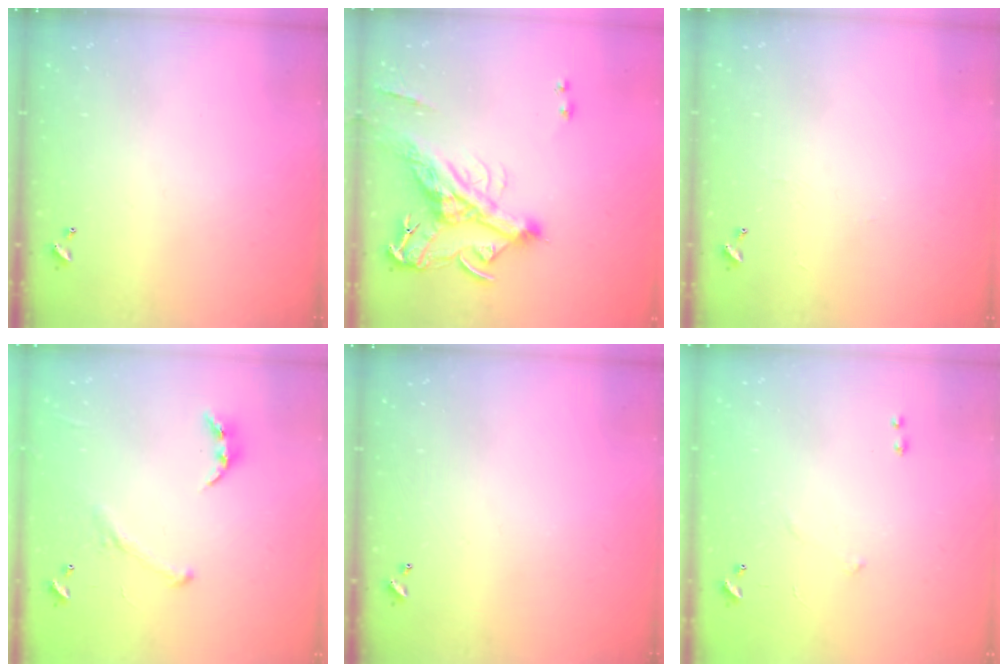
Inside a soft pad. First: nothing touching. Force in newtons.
{"total": 11.1, "press": 10.7, "slide": 2.6}
{"total": 2.2, "press": 2.2, "slide": 0.4}
{"total": 1.6, "press": 1.4, "slide": 0.8}
{"total": 0.0}
{"total": 5.9, "press": 5.9, "slide": 0.8}